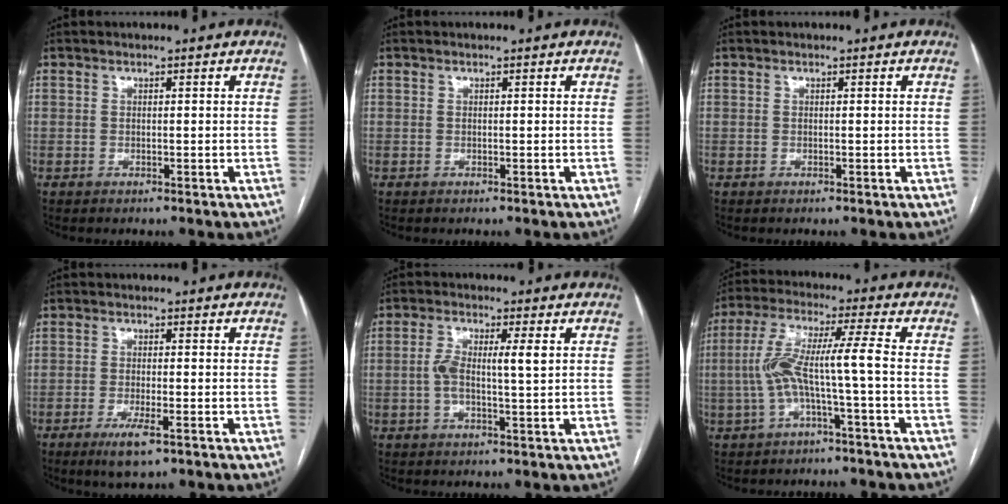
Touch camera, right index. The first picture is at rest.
{"total": 0.0}
{"total": 0.0}
{"total": 4.7, "force": [-2.7, 0.7, 3.8], "torque": [-0.076, -0.010, -0.042]}
{"total": 5.3, "force": [0.7, 0.9, 5.2], "torque": [-0.108, 0.015, 0.011]}
{"total": 8.1, "force": [-1.8, -0.4, 7.9], "torque": [-0.169, 0.031, -0.033]}